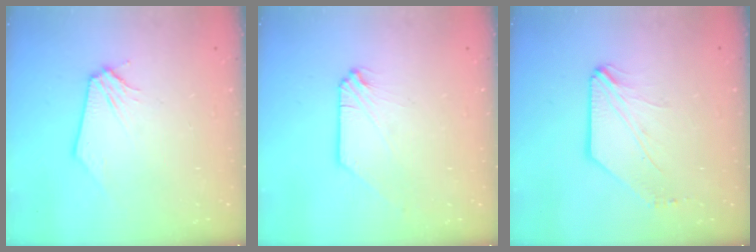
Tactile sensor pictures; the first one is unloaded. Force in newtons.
{"total": 0.0}
{"total": 2.6, "press": 2.6, "slide": 0.5}